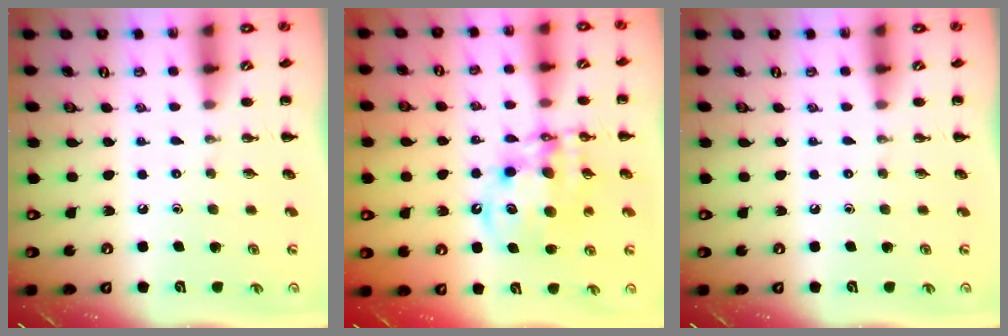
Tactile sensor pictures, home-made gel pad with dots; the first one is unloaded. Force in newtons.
{"total": 12.6, "press": 12.1, "slide": 3.6}
{"total": 0.0}